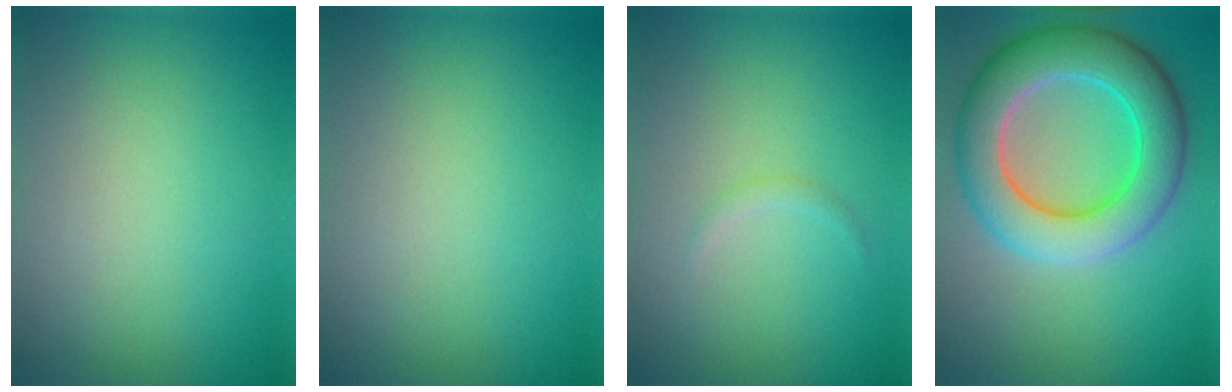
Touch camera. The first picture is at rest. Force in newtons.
{"total": 0.0}
{"total": 0.7, "press": 0.7, "slide": 0.1}
{"total": 8.5, "press": 8.5, "slide": 0.2}